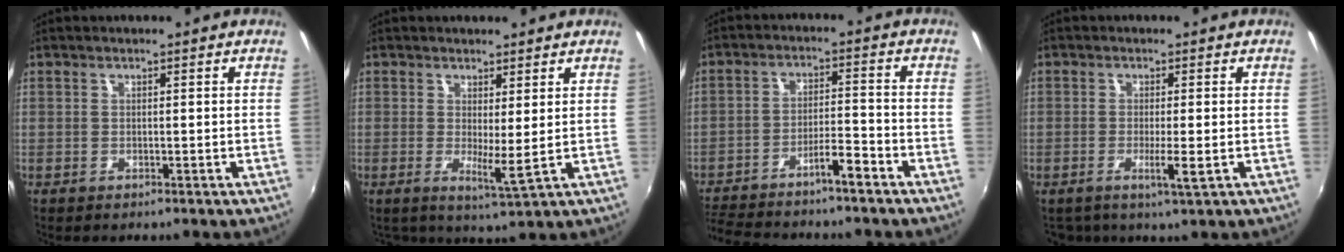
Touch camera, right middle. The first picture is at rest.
{"total": 3.3, "force": [0.6, 0.2, 3.3], "torque": [-0.057, -0.011, 0.011]}
{"total": 8.5, "force": [-7.3, 0.5, 4.3], "torque": [-0.090, 0.017, -0.125]}
{"total": 2.6, "force": [-0.8, 0.1, 2.5], "torque": [-0.047, -0.004, -0.012]}